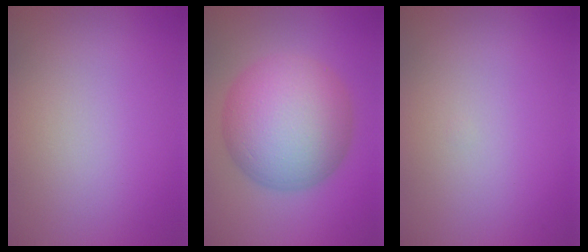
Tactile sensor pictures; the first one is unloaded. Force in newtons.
{"total": 11.2, "press": 11.1, "slide": 0.4}
{"total": 0.0}